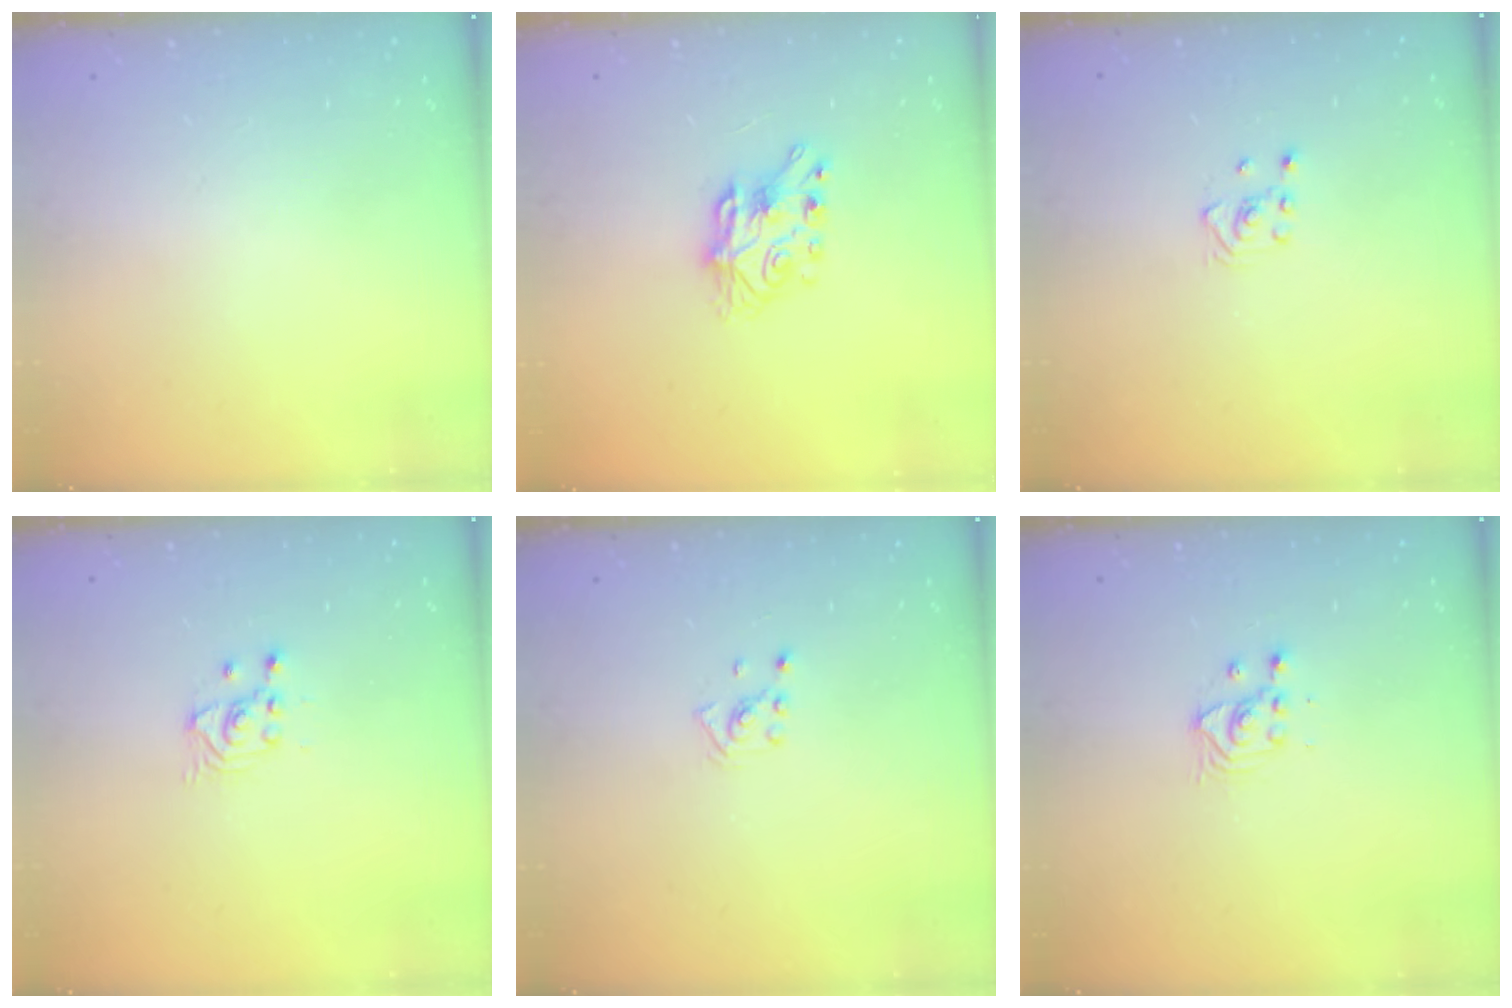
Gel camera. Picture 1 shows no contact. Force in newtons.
{"total": 7.1, "press": 7.1, "slide": 0.2}
{"total": 2.8, "press": 2.6, "slide": 1.1}
{"total": 2.6, "press": 2.5, "slide": 0.3}
{"total": 2.0, "press": 2.0, "slide": 0.6}
{"total": 3.6, "press": 3.6, "slide": 0.3}